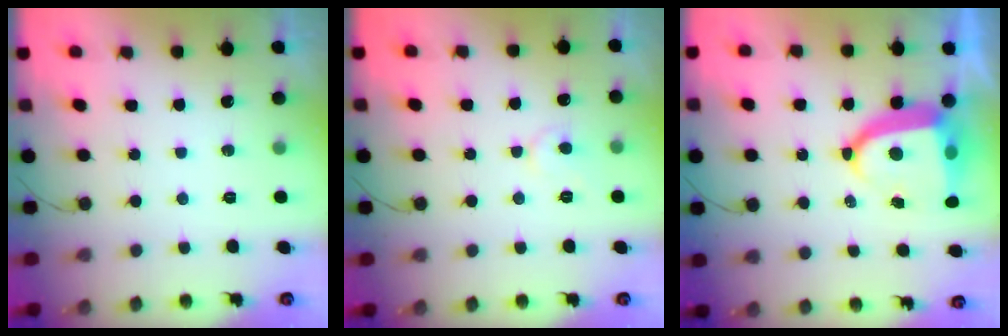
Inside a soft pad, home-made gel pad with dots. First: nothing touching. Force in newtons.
{"total": 5.8, "press": 5.8, "slide": 0.3}
{"total": 11.8, "press": 11.7, "slide": 1.5}